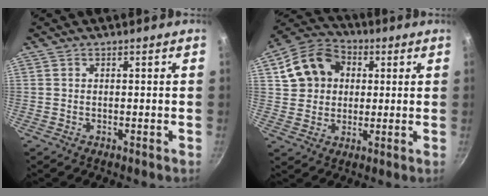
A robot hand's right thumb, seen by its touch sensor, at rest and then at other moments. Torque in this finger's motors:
{"motor_torque": [0.04, 1.03, 0.45, -0.44, 0.09]}